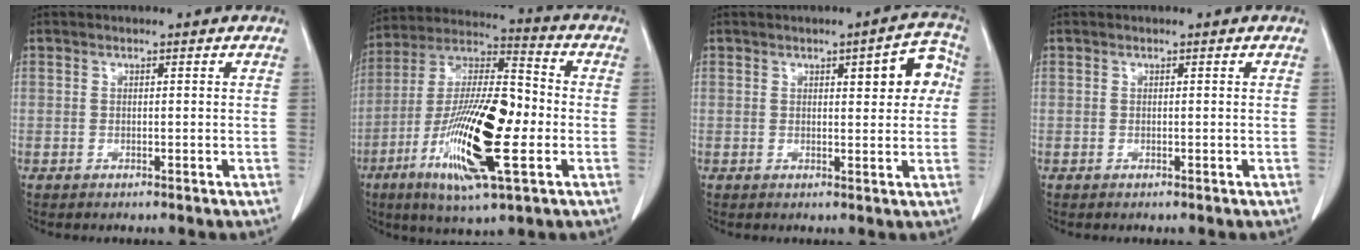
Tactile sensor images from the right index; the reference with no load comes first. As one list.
[{"total": 19.8, "force": [-4.8, 3.9, 18.8], "torque": [-0.368, -0.009, -0.086]}, {"total": 6.2, "force": [1.6, 1.9, 5.7], "torque": [-0.060, 0.018, 0.015]}, {"total": 0.0}]